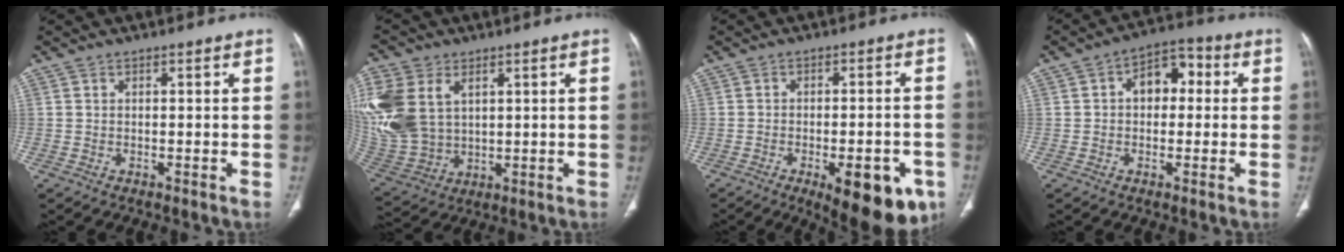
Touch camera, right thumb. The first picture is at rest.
{"total": 19.5, "force": [5.4, 13.8, 12.7], "torque": [-0.310, -0.006, 0.122]}
{"total": 14.8, "force": [-6.8, 5.8, 11.8], "torque": [-0.105, 0.017, -0.077]}
{"total": 8.1, "force": [1.0, 5.4, 5.9], "torque": [-0.057, 0.028, 0.005]}